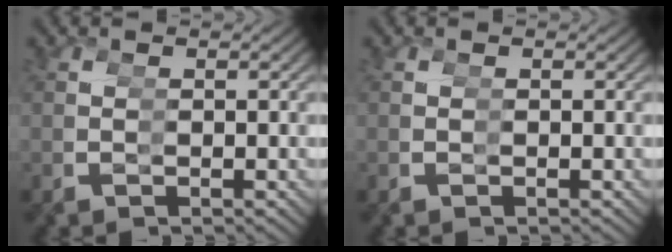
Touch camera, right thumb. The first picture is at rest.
{"total": 0.0}